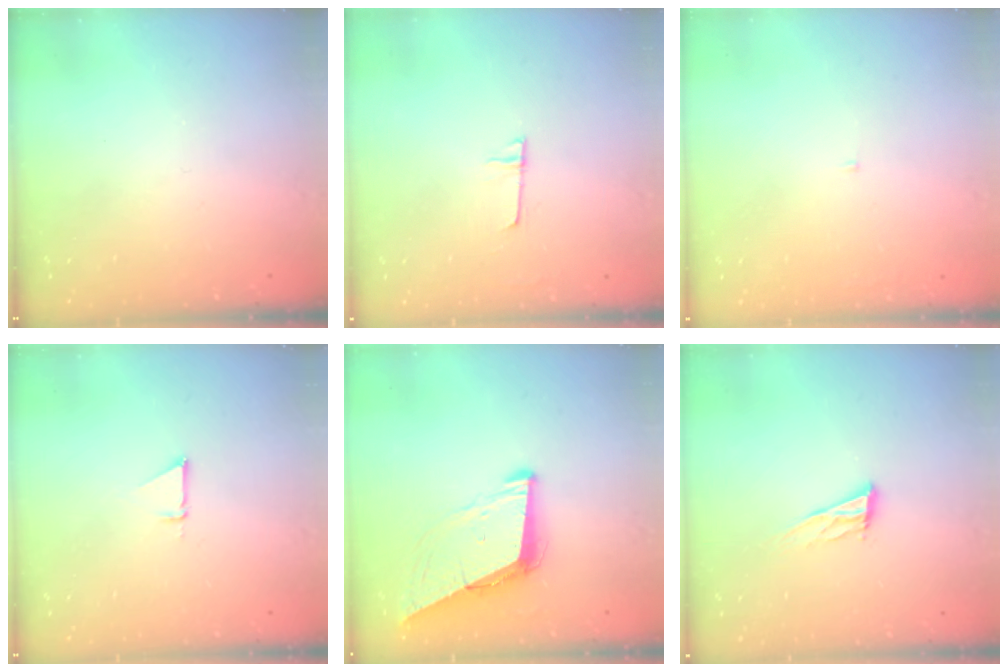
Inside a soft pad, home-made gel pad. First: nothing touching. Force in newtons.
{"total": 4.4, "press": 4.4, "slide": 0.5}
{"total": 2.1, "press": 2.1, "slide": 0.2}
{"total": 2.5, "press": 2.5, "slide": 0.1}
{"total": 9.1, "press": 8.2, "slide": 3.8}
{"total": 9.3, "press": 9.0, "slide": 2.5}